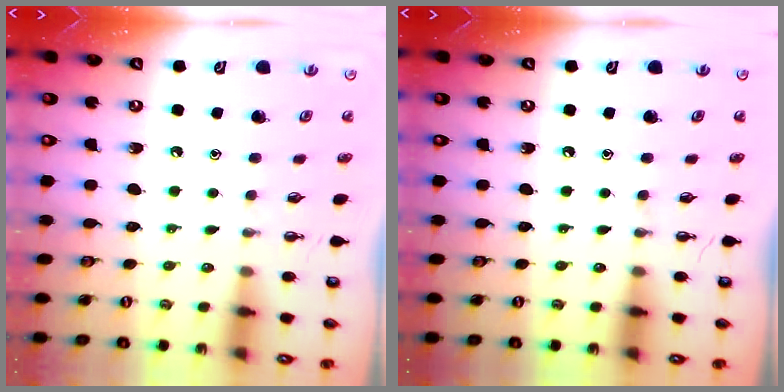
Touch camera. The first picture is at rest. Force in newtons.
{"total": 0.0}